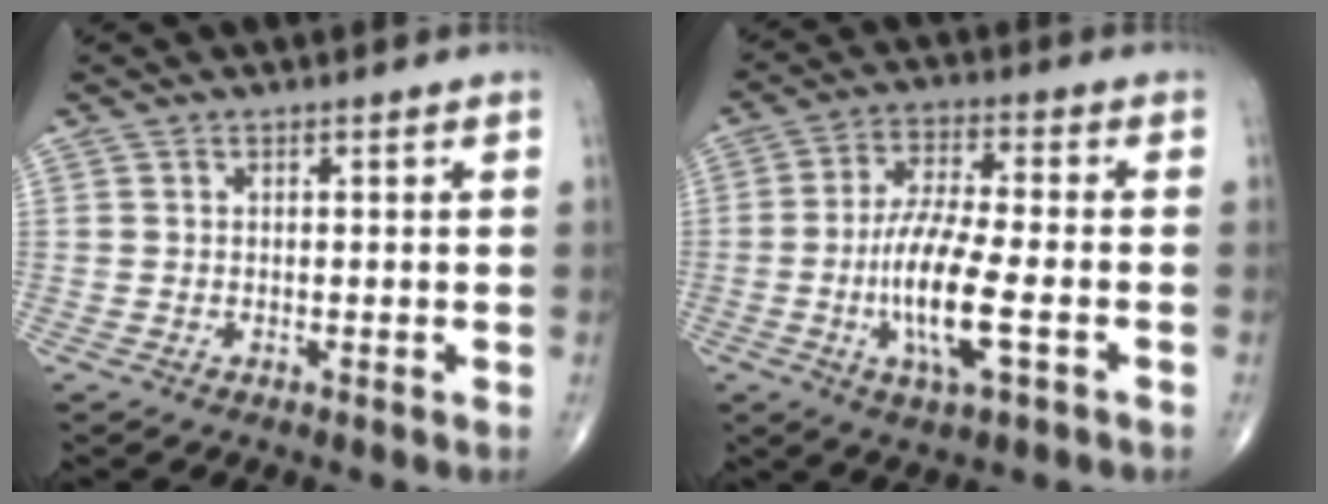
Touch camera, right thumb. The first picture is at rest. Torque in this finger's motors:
{"motor_torque": [2.79, 2.22, 1.29, -0.23, 0.42]}